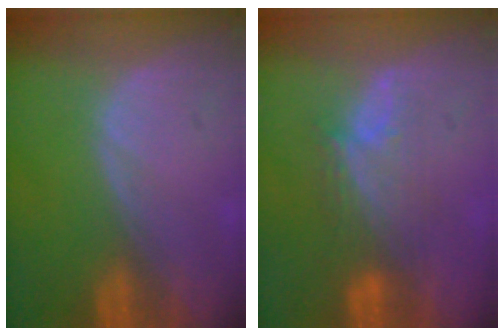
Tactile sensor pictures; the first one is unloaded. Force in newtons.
{"total": 5.4, "press": 5.3, "slide": 1.5}